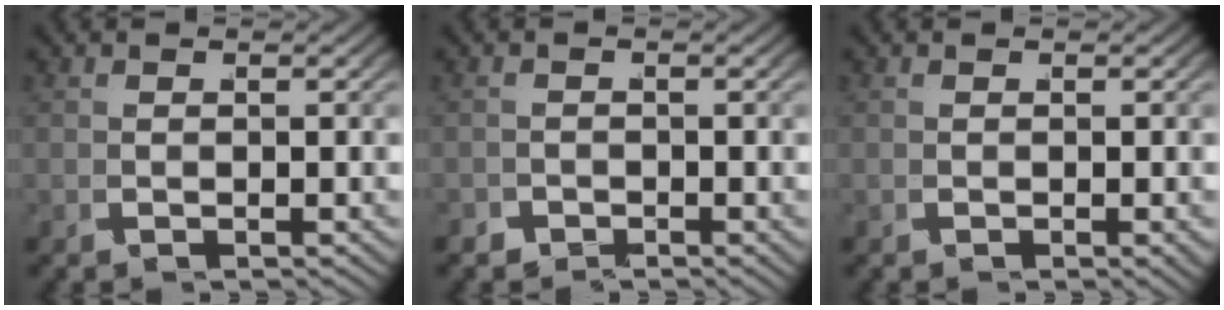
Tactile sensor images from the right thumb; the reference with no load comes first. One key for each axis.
{"total": 1.3, "fx": -1.2, "fy": 0.6, "fz": -0.2, "tx": 0.010, "ty": -0.008, "tz": -0.021}
{"total": 0.6, "fx": -0.3, "fy": 0.2, "fz": 0.5, "tx": -0.007, "ty": -0.002, "tz": -0.002}